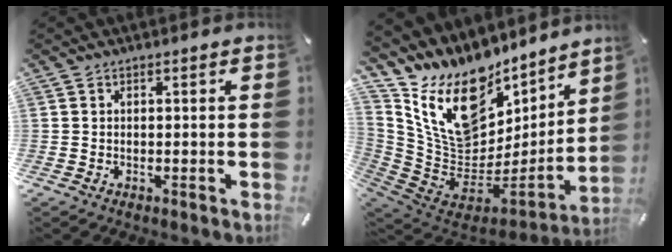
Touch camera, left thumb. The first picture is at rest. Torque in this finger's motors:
{"motor_torque": [3.75, 1.26, 0.91, -1.86, 0.58]}